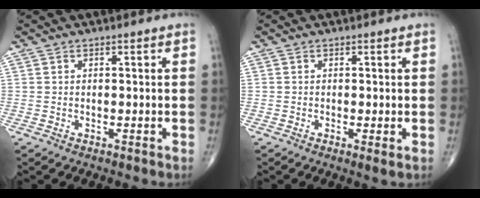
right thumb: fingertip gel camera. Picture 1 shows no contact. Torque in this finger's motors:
{"motor_torque": [-0.29, -0.01, 0.01, 0.06, -0.03]}